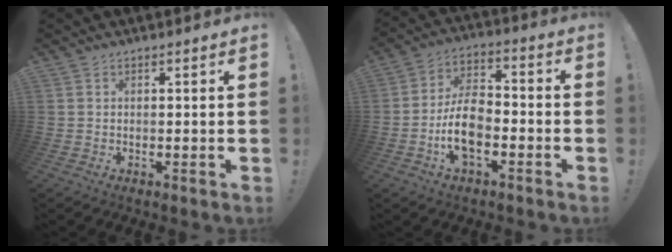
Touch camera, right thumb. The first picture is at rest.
{"total": 11.6, "force": [-4.4, 6.4, 8.6], "torque": [-0.173, 0.016, -0.080]}